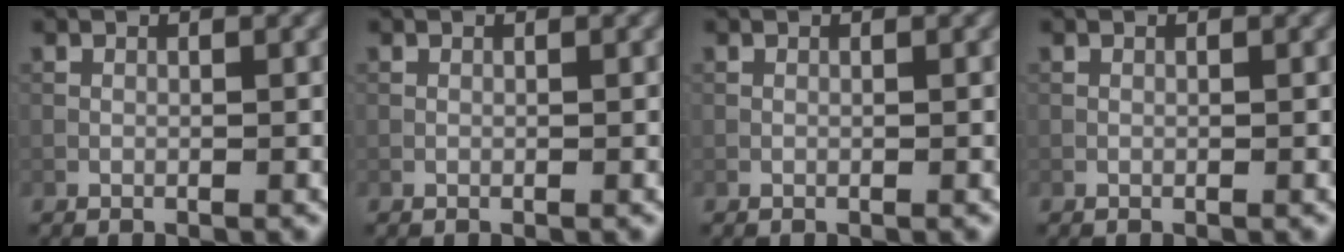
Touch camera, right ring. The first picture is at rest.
{"total": 0.0}
{"total": 0.0}
{"total": 0.0}